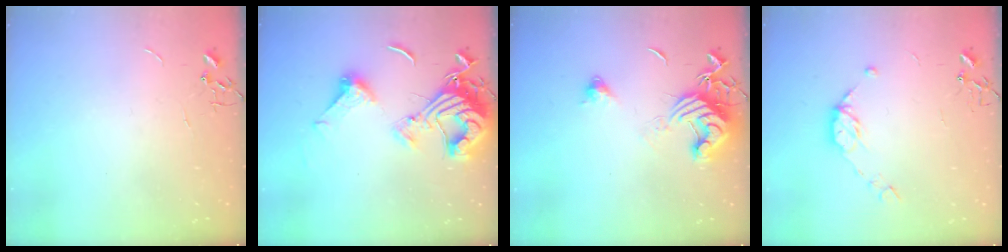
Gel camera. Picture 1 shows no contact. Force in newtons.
{"total": 17.0, "press": 17.0, "slide": 1.8}
{"total": 12.9, "press": 12.8, "slide": 1.6}
{"total": 8.7, "press": 8.7, "slide": 0.7}